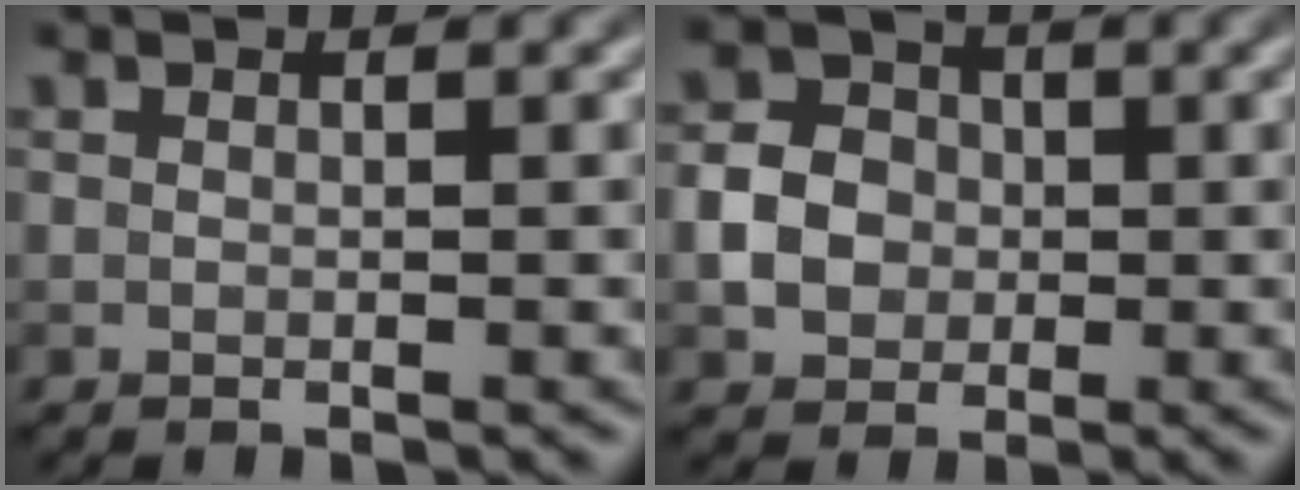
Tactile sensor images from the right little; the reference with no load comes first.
{"total": 3.5, "force": [-0.6, 3.0, 1.6], "torque": [-0.027, 0.004, -0.014]}